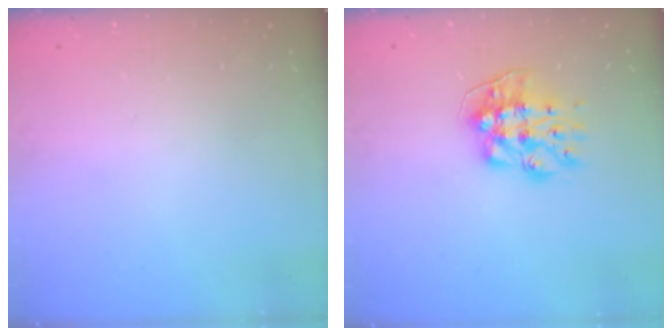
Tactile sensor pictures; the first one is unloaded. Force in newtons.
{"total": 11.1, "press": 11.1, "slide": 0.8}